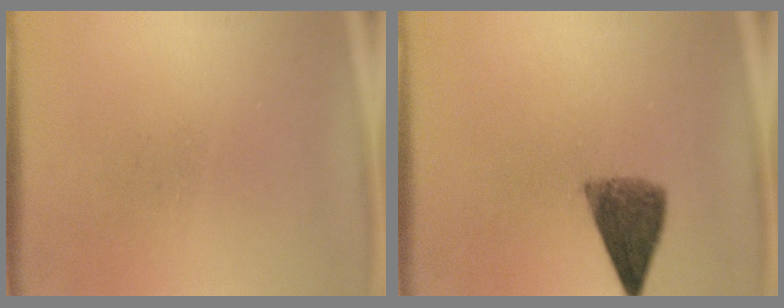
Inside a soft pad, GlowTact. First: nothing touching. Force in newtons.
{"total": 6.6}